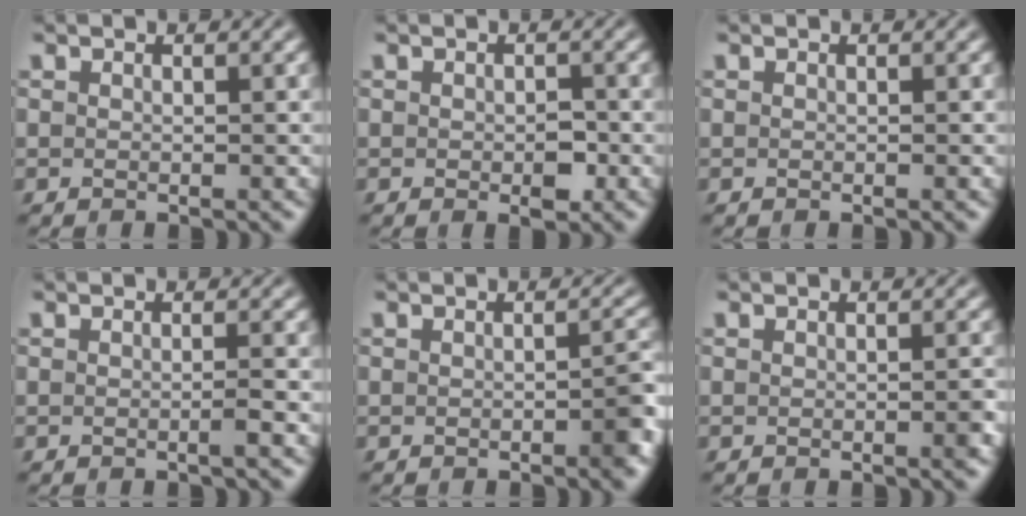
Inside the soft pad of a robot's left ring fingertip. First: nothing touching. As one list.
[{"total": 1.7, "force": [-0.4, 0.9, 1.4], "torque": [-0.019, -0.002, -0.005]}, {"total": 0.0}, {"total": 1.1, "force": [-0.4, 0.1, 1.0], "torque": [-0.014, -0.001, -0.010]}, {"total": 2.1, "force": [-0.9, 0.4, 1.9], "torque": [-0.023, 0.004, -0.013]}, {"total": 0.9, "force": [-0.3, 0.1, 0.8], "torque": [-0.010, 0.001, -0.004]}]